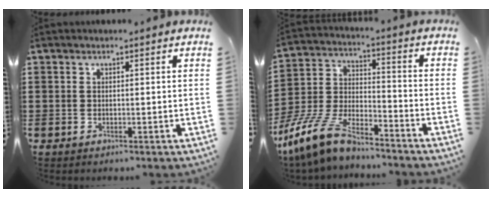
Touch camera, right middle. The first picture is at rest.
{"total": 10.9, "force": [-9.2, 2.7, 5.2], "torque": [-0.122, 0.013, -0.187]}